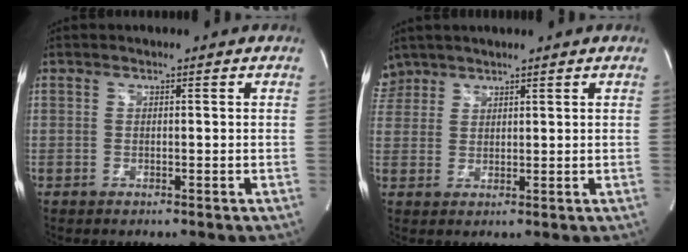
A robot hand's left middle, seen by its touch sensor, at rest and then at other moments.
{"total": 3.9, "force": [3.2, 2.1, -0.3], "torque": [0.009, 0.013, 0.065]}